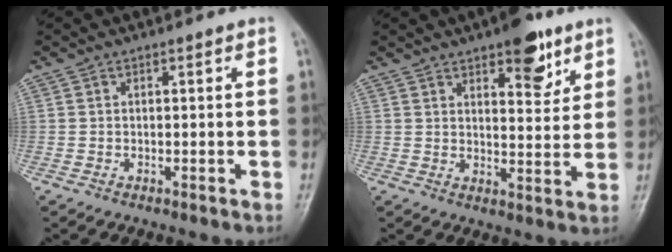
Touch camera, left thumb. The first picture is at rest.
{"total": 9.5, "force": [5.7, 3.9, 6.5], "torque": [-0.063, -0.030, 0.080]}